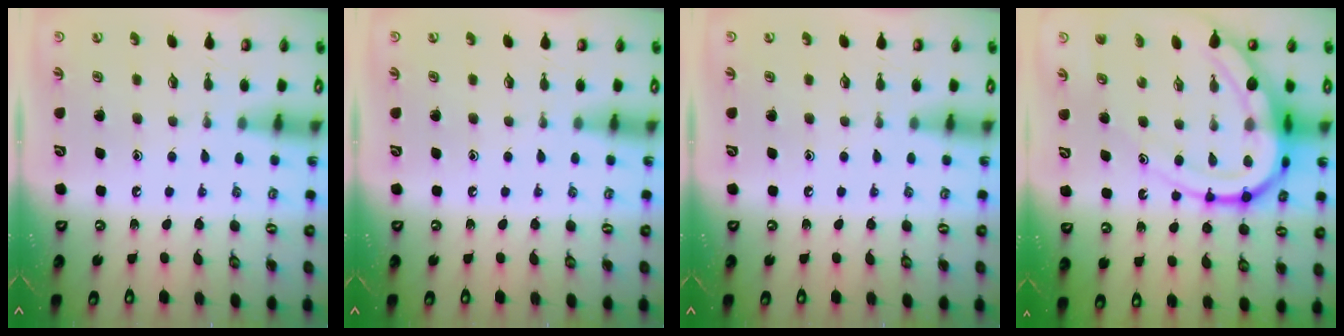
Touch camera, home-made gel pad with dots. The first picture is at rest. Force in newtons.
{"total": 0.0}
{"total": 0.0}
{"total": 18.6, "press": 18.5, "slide": 1.9}